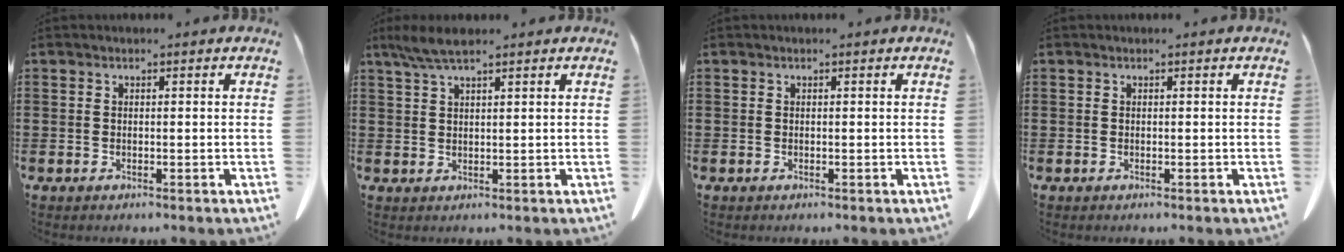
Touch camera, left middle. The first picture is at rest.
{"total": 4.1, "force": [2.8, 0.6, 3.0], "torque": [-0.062, 0.000, 0.053]}
{"total": 0.0}
{"total": 0.0}